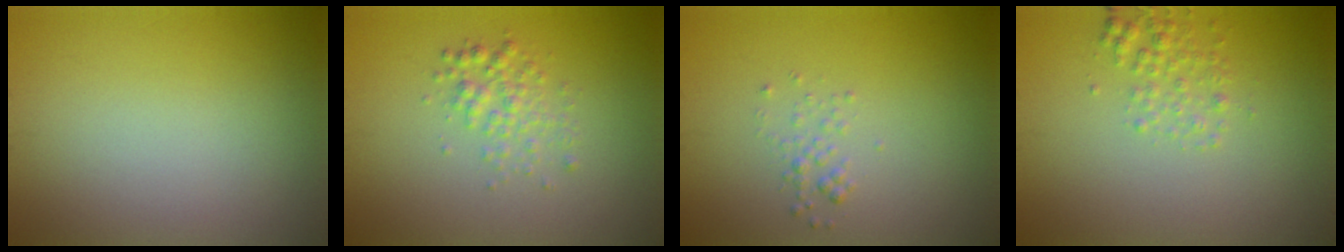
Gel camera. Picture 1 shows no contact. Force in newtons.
{"total": 2.1, "press": 2.1, "slide": 0.0}
{"total": 1.0, "press": 1.0, "slide": 0.1}
{"total": 1.7, "press": 1.7, "slide": 0.1}